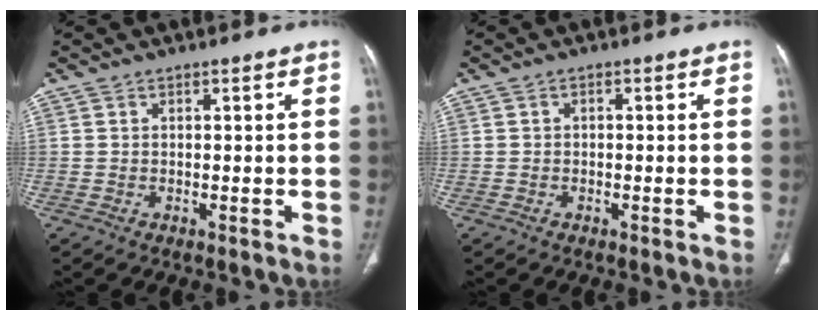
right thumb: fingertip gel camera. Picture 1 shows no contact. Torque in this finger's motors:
{"motor_torque": [-0.77, 0.09, -0.30, 0.32, 0.00]}